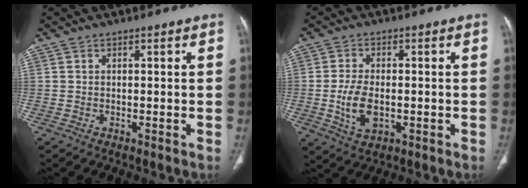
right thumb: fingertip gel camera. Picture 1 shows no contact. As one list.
[{"total": 7.2, "force": [-1.2, 4.1, 5.8], "torque": [-0.114, -0.002, -0.016]}]